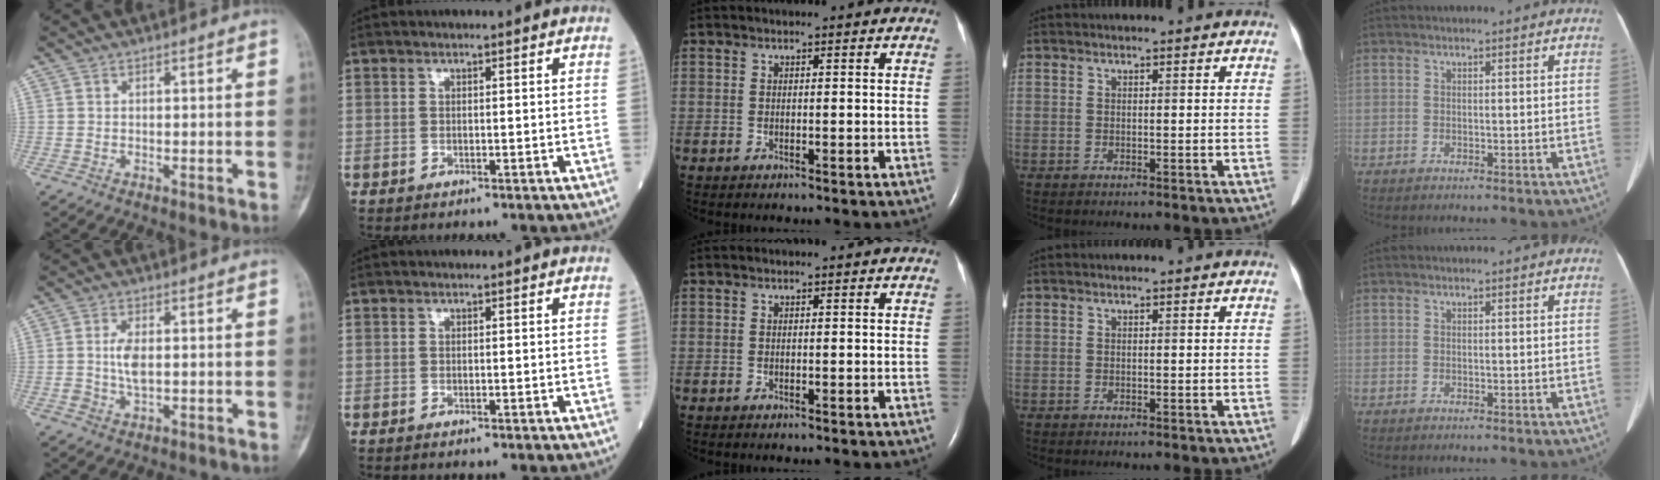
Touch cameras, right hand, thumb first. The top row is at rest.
{"thumb": {"total": 4.6, "force": [-0.2, 2.3, 3.9], "torque": [-0.078, 0.001, -0.006]}}